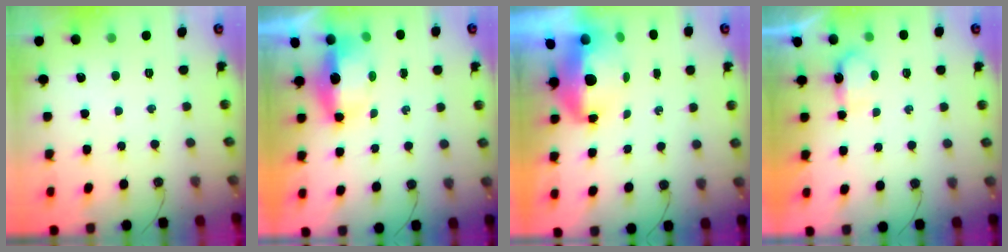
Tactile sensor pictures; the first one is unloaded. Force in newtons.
{"total": 6.6, "press": 6.5, "slide": 1.2}
{"total": 7.5, "press": 7.4, "slide": 1.2}
{"total": 3.4, "press": 3.3, "slide": 0.6}